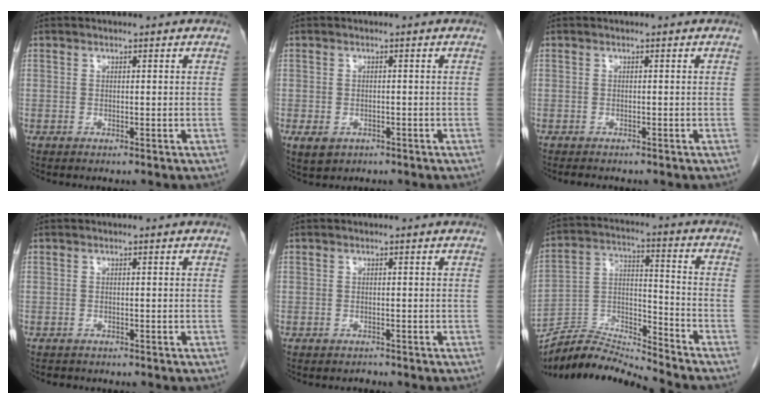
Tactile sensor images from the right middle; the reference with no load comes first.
{"total": 3.2, "force": [-1.7, 2.3, 1.4], "torque": [-0.024, -0.002, -0.017]}
{"total": 1.5, "force": [-1.3, 0.4, 0.5], "torque": [-0.012, -0.004, -0.015]}
{"total": 1.3, "force": [-1.1, 0.6, 0.2], "torque": [-0.011, -0.001, -0.015]}
{"total": 0.8, "force": [-0.6, 0.4, -0.3], "torque": [-0.004, -0.002, -0.014]}
{"total": 11.1, "force": [-11.0, -1.4, 0.1], "torque": [-0.003, 0.041, -0.206]}